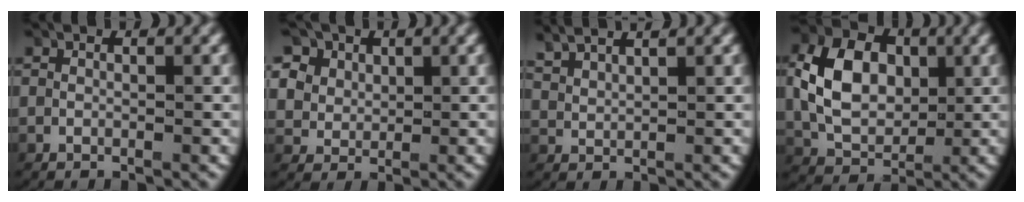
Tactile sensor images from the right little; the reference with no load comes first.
{"total": 6.0, "force": [2.4, 4.9, 2.4], "torque": [-0.058, -0.001, 0.040]}
{"total": 3.0, "force": [2.7, 0.9, 1.0], "torque": [-0.029, 0.007, 0.051]}
{"total": 7.3, "force": [0.7, 5.4, 4.9], "torque": [-0.099, -0.002, 0.011]}